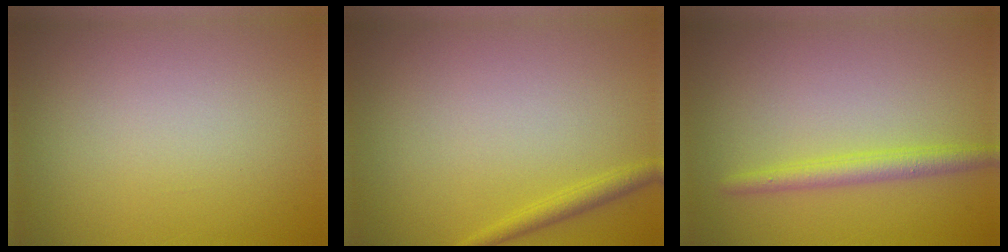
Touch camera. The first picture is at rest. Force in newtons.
{"total": 1.5, "press": 1.5, "slide": 0.1}
{"total": 2.4, "press": 2.4, "slide": 0.2}